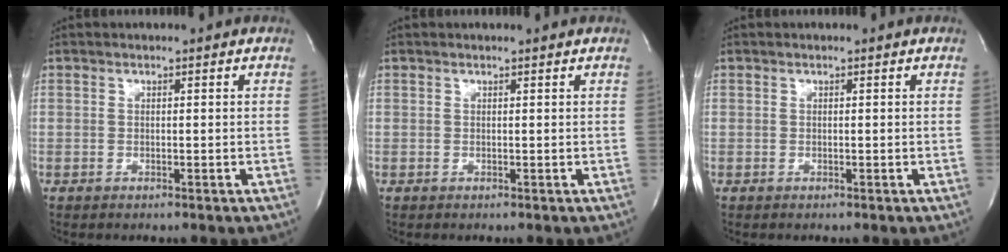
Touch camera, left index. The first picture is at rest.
{"total": 0.0}
{"total": 0.0}